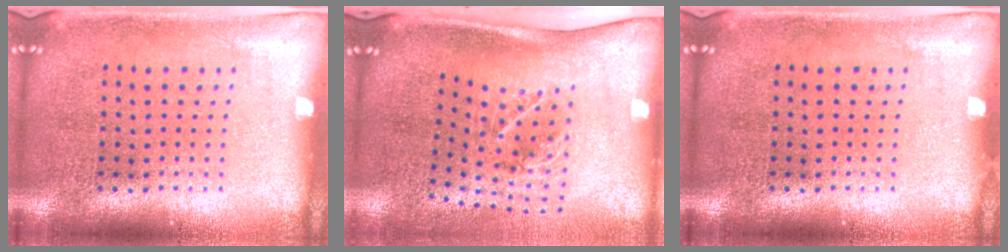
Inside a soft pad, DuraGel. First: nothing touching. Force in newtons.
{"total": 2.0, "press": 1.3, "slide": 1.6}
{"total": 0.0}